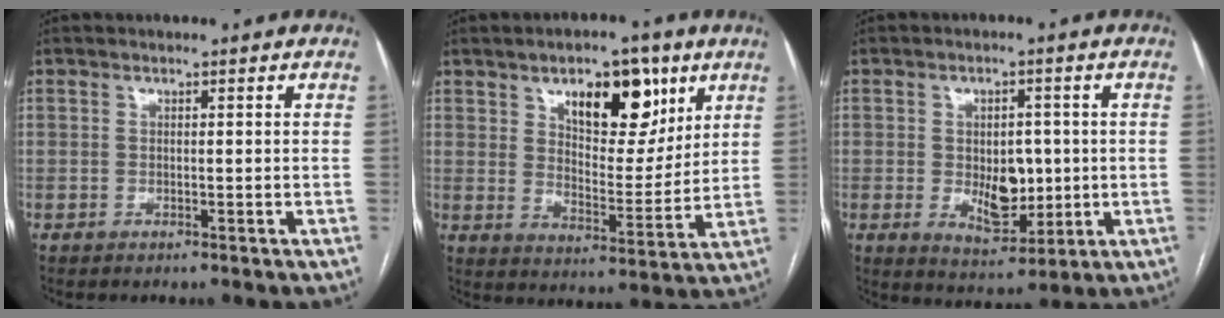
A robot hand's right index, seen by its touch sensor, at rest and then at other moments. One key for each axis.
{"total": 12.5, "fx": 6.7, "fy": 5.4, "fz": 9.1, "tx": -0.129, "ty": 0.002, "tz": 0.110}
{"total": 7.7, "fx": -0.4, "fy": 4.3, "fz": 6.4, "tx": -0.098, "ty": 0.000, "tz": 0.007}